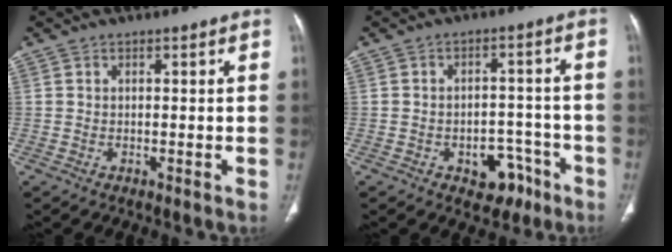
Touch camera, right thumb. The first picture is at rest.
{"total": 7.4, "force": [-4.1, 5.0, 3.7], "torque": [-0.019, 0.040, -0.052]}